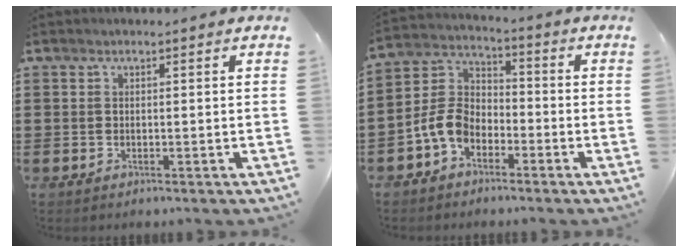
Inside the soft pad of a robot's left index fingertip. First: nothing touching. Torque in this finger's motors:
{"motor_torque": [1.14, 1.00, 0.48, 0.10]}